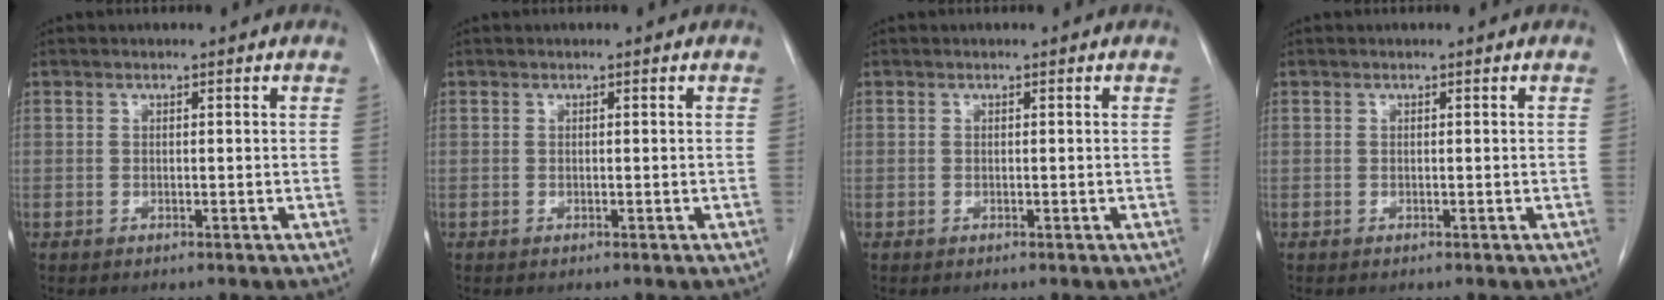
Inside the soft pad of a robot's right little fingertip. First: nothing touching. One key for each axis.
{"total": 0.0}
{"total": 0.0}
{"total": 0.0}